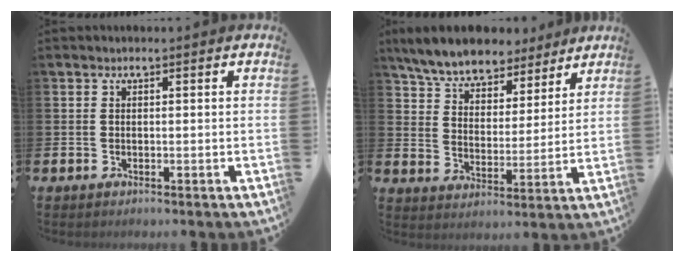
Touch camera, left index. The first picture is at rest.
{"total": 7.4, "force": [7.0, 2.2, 1.3], "torque": [-0.069, -0.040, 0.125]}